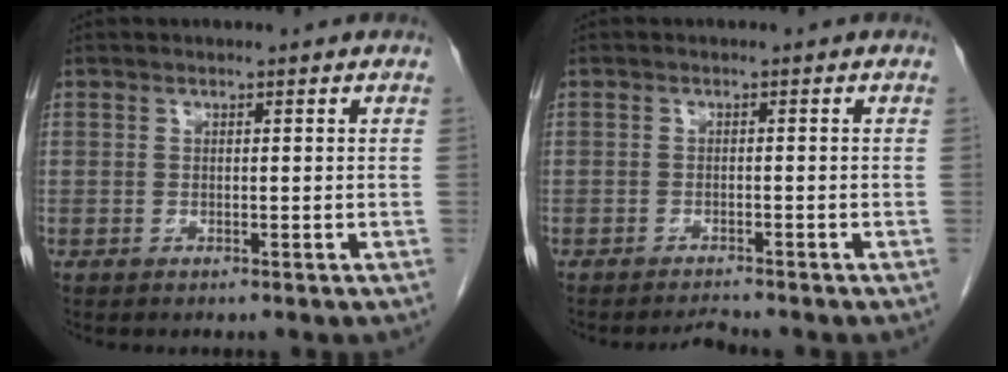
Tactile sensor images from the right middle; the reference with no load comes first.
{"total": 1.4, "force": [-1.4, -0.3, 0.0], "torque": [-0.005, -0.012, -0.019]}